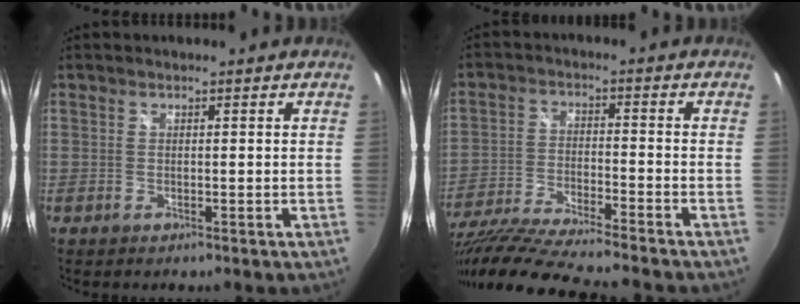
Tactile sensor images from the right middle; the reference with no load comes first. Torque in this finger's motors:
{"motor_torque": [1.06, -1.08, 0.44, 0.10]}